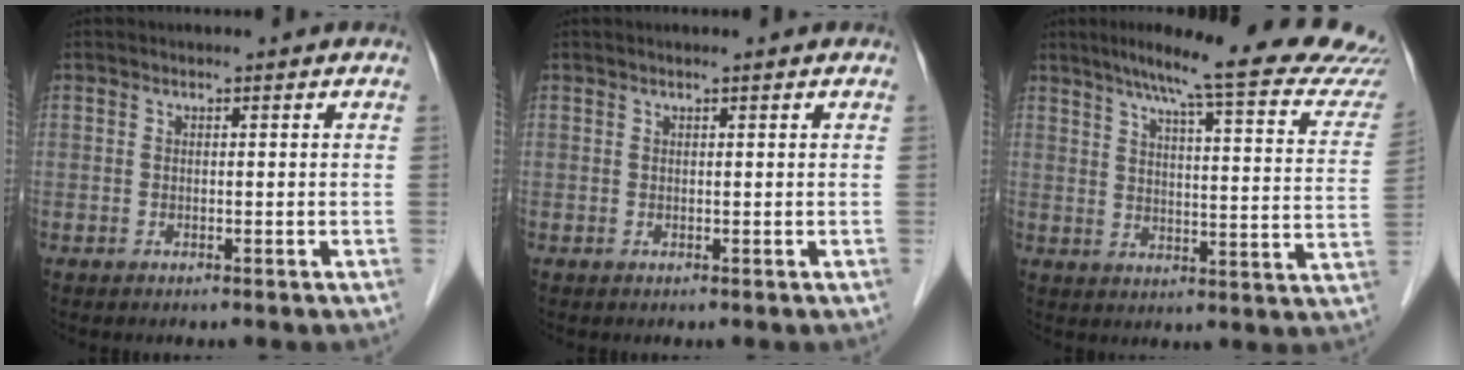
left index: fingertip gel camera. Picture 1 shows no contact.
{"total": 0.9, "force": [0.7, 0.0, 0.5], "torque": [-0.009, 0.009, 0.012]}
{"total": 24.3, "force": [21.2, 1.4, 11.7], "torque": [-0.159, -0.040, 0.257]}